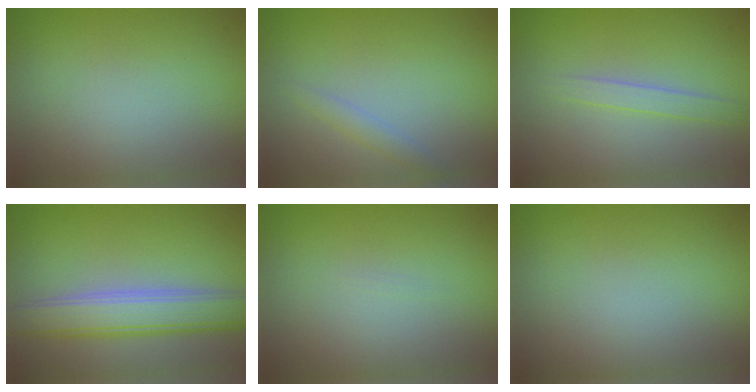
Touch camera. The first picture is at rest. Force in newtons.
{"total": 1.3, "press": 1.3, "slide": 0.2}
{"total": 1.5, "press": 1.5, "slide": 0.1}
{"total": 5.3, "press": 5.3, "slide": 0.4}
{"total": 0.0}
{"total": 0.0}